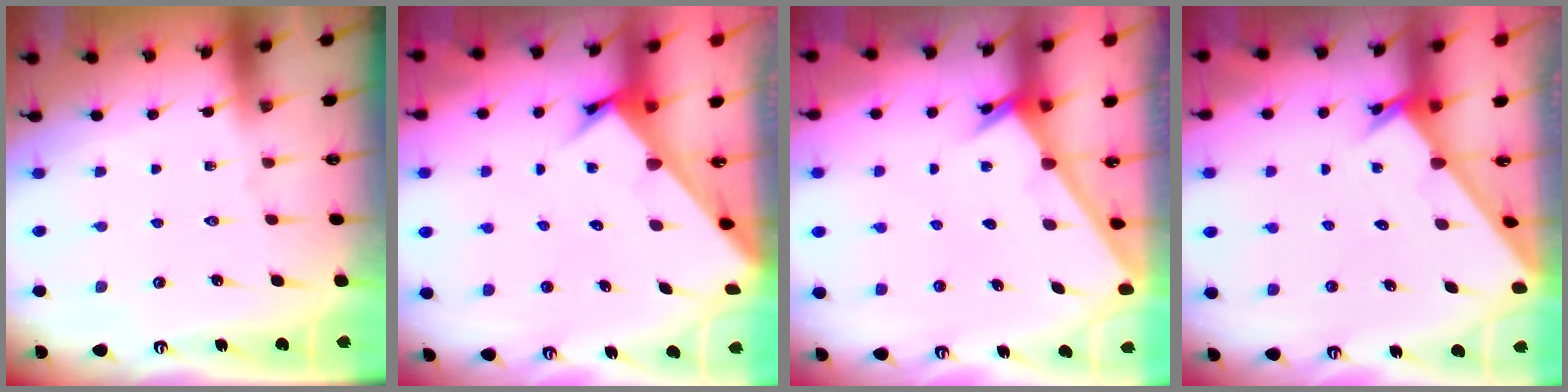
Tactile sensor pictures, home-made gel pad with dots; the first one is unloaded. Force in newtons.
{"total": 3.3, "press": 3.3, "slide": 0.2}
{"total": 2.6, "press": 2.6, "slide": 0.2}
{"total": 1.5, "press": 1.5, "slide": 0.1}